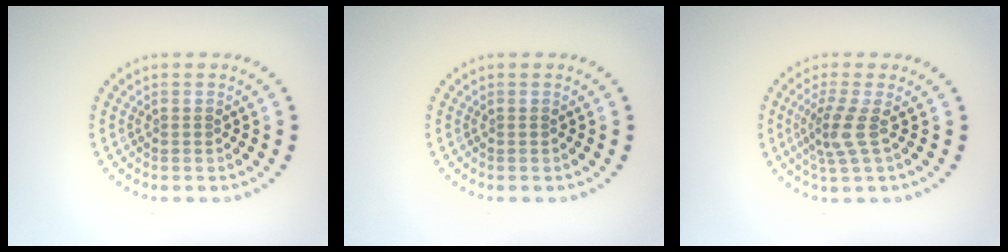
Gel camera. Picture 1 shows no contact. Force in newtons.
{"total": 0.0}
{"total": 2.7, "press": 2.1, "slide": 1.7}